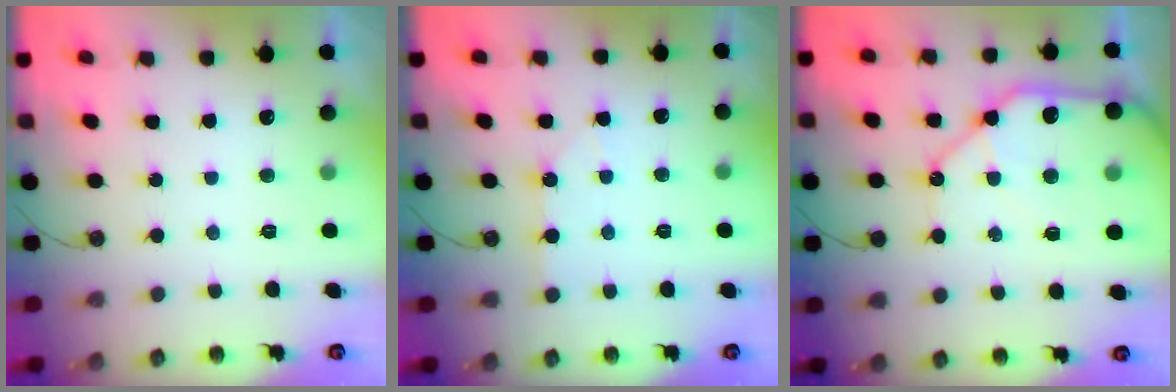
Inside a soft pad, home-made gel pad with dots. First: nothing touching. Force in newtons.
{"total": 3.6, "press": 3.5, "slide": 0.6}
{"total": 15.8, "press": 15.7, "slide": 2.0}